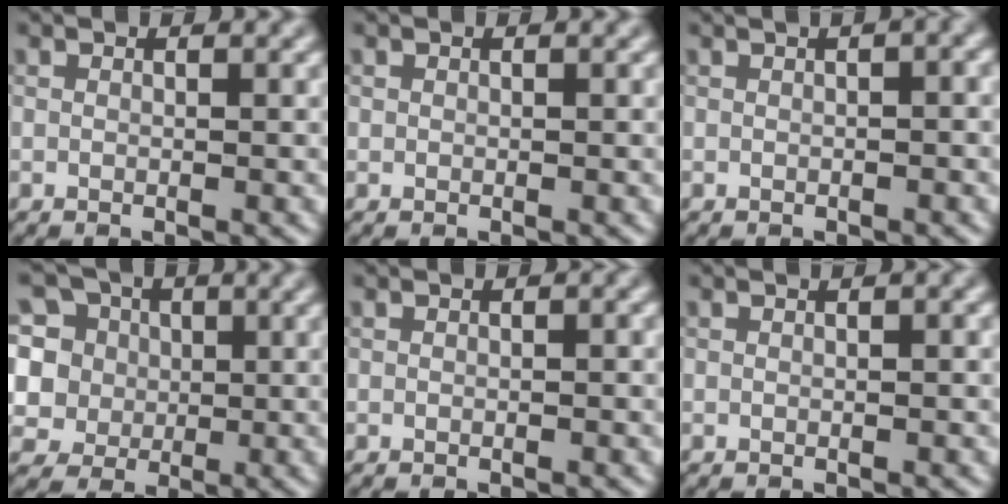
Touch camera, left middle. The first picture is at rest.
{"total": 0.0}
{"total": 5.4, "force": [1.9, 2.5, 4.5], "torque": [-0.033, 0.037, 0.002]}
{"total": 10.8, "force": [4.1, 8.8, 4.6], "torque": [-0.108, 0.042, 0.052]}
{"total": 0.6, "force": [0.1, 0.1, 0.6], "torque": [-0.010, 0.004, 0.001]}
{"total": 1.5, "force": [0.3, 0.4, 1.4], "torque": [-0.020, 0.007, 0.000]}